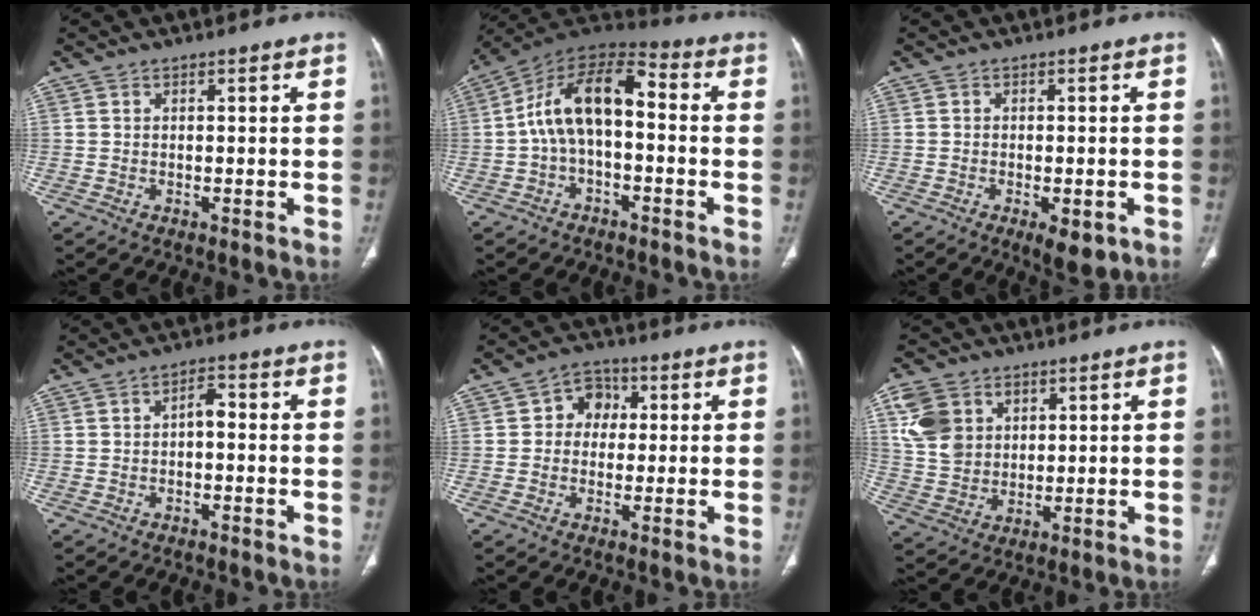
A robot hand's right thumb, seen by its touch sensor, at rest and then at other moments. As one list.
[{"total": 13.2, "force": [-0.4, 7.0, 11.2], "torque": [-0.186, 0.051, -0.020]}, {"total": 6.5, "force": [-2.4, 2.6, 5.5], "torque": [-0.078, -0.009, -0.029]}, {"total": 2.8, "force": [-0.4, 1.6, 2.3], "torque": [-0.027, 0.014, -0.013]}, {"total": 6.0, "force": [0.9, 5.1, 3.0], "torque": [-0.012, 0.011, 0.004]}, {"total": 10.4, "force": [4.1, 8.1, 5.0], "torque": [-0.082, -0.013, 0.087]}]